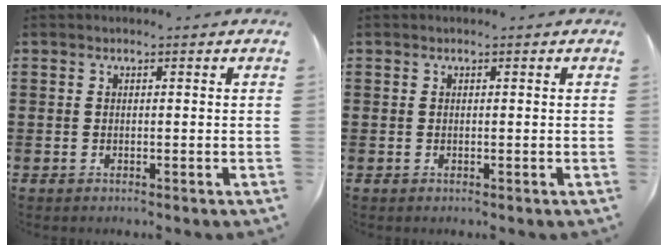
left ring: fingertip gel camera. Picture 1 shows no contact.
{"total": 0.0}